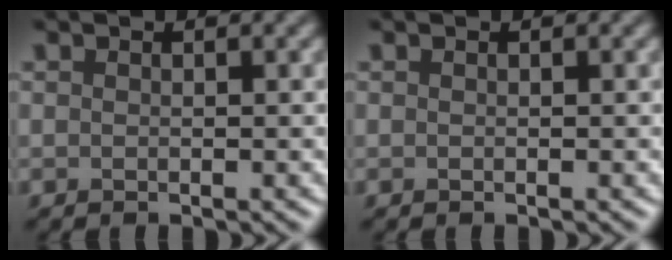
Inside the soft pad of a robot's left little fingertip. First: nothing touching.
{"total": 0.0}